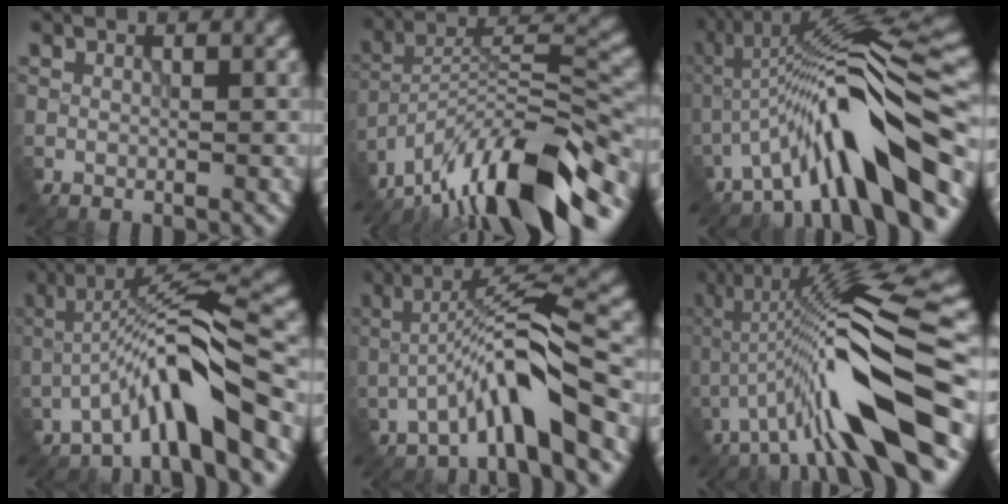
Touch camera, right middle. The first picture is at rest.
{"total": 14.3, "force": [-11.1, 3.0, 8.6], "torque": [-0.142, 0.029, -0.194]}
{"total": 10.6, "force": [-5.2, 1.6, 9.1], "torque": [-0.139, 0.027, -0.091]}
{"total": 7.2, "force": [-4.3, 0.7, 5.7], "torque": [-0.104, 0.022, -0.082]}
{"total": 6.3, "force": [-3.7, 0.5, 5.0], "torque": [-0.089, 0.020, -0.075]}
{"total": 12.4, "force": [-3.9, 2.0, 11.6], "torque": [-0.194, 0.027, -0.067]}